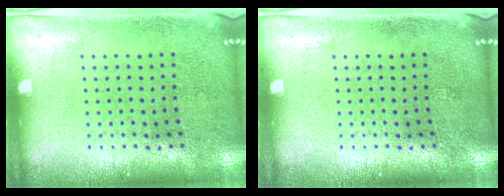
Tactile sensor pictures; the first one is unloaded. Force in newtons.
{"total": 0.0}